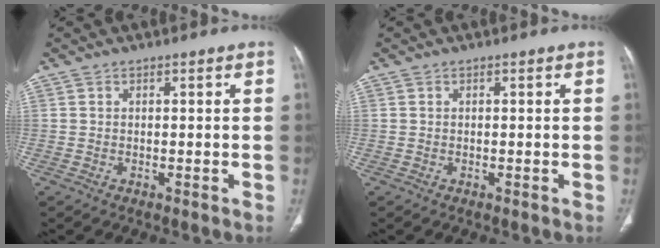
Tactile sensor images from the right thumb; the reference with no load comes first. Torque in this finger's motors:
{"motor_torque": [0.00, 0.01, 0.12, 0.25, 0.00]}